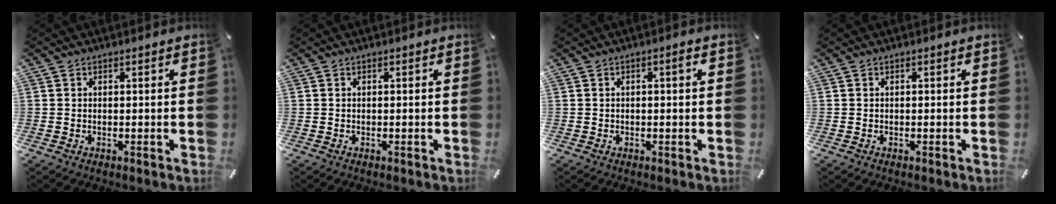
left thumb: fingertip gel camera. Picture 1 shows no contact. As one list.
[{"total": 0.0}, {"total": 1.7, "force": [0.0, 0.4, 1.6], "torque": [-0.029, 0.003, -0.002]}, {"total": 0.0}]